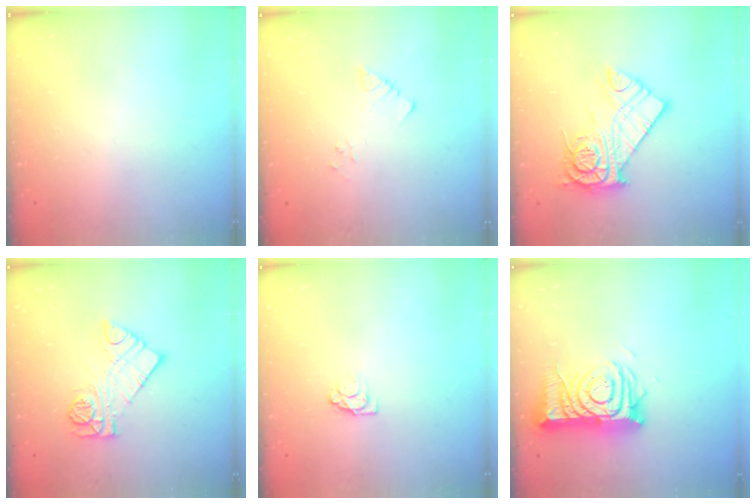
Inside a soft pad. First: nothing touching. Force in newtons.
{"total": 5.3, "press": 5.2, "slide": 0.6}
{"total": 14.0, "press": 13.9, "slide": 1.4}
{"total": 10.7, "press": 10.7, "slide": 0.6}
{"total": 3.6, "press": 3.6, "slide": 0.4}
{"total": 14.2, "press": 14.1, "slide": 1.2}